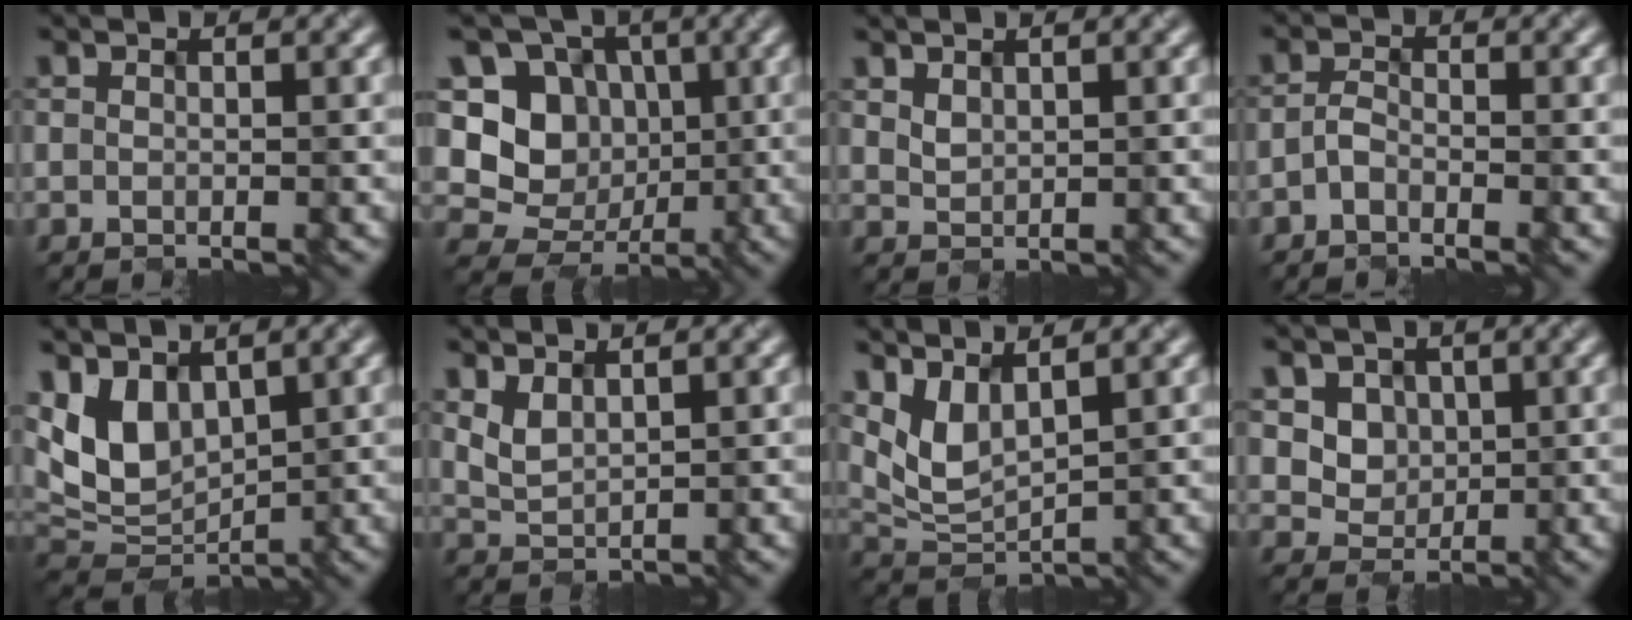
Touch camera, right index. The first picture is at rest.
{"total": 8.6, "force": [0.4, 7.7, 4.0], "torque": [-0.059, 0.005, -0.013]}
{"total": 1.2, "force": [0.8, 0.7, 0.4], "torque": [-0.011, -0.002, 0.022]}
{"total": 1.7, "force": [-1.2, 0.8, 0.9], "torque": [-0.019, 0.006, -0.029]}
{"total": 7.0, "force": [2.5, 4.5, 4.7], "torque": [-0.107, -0.004, 0.045]}
{"total": 1.7, "force": [1.1, 0.8, 1.0], "torque": [-0.028, -0.004, 0.027]}
{"total": 4.0, "force": [2.2, 1.8, 2.8], "torque": [-0.069, -0.005, 0.050]}
{"total": 4.4, "force": [1.6, 3.8, 1.6], "torque": [-0.043, -0.003, 0.036]}